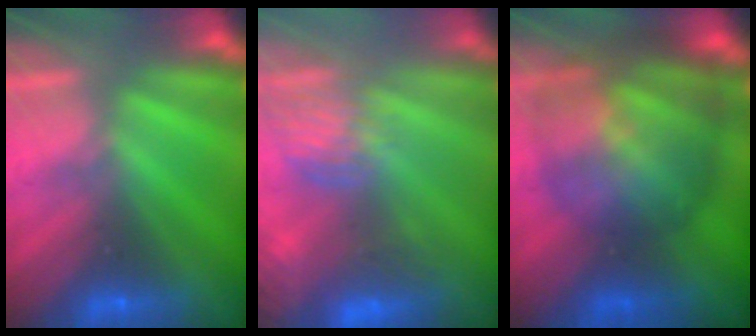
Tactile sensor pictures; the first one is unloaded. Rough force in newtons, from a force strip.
{"total": 5.0}
{"total": 9.6}